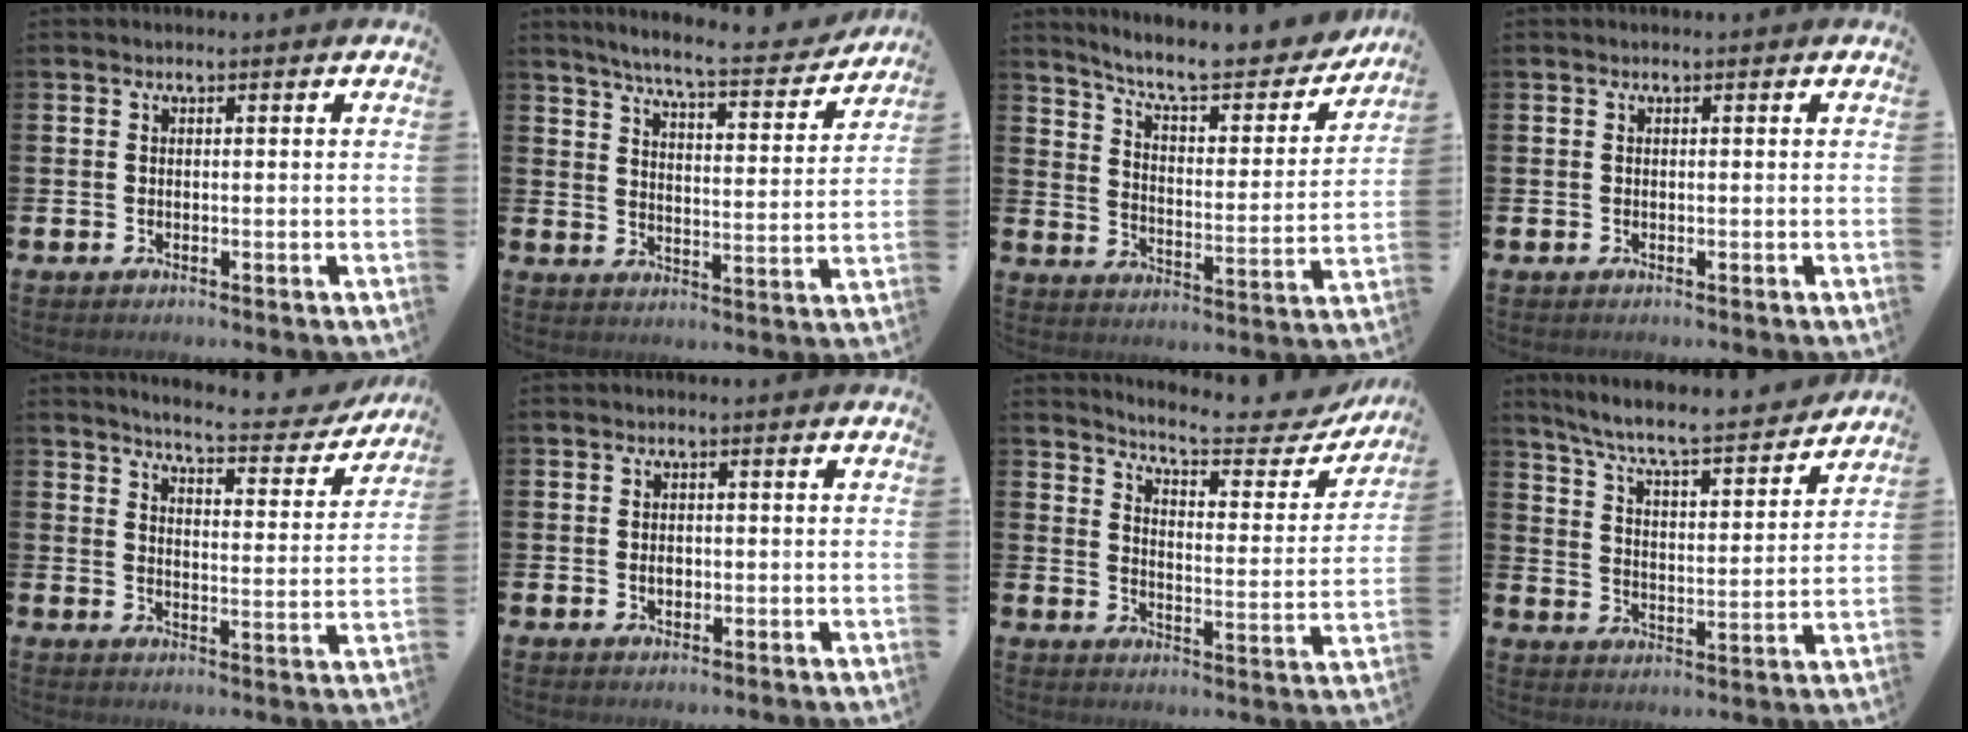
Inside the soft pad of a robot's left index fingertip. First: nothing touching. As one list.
[{"total": 6.6, "force": [6.2, 0.1, 2.4], "torque": [-0.065, -0.044, 0.101]}, {"total": 9.1, "force": [8.2, 1.9, 3.5], "torque": [-0.089, -0.056, 0.138]}, {"total": 0.0}, {"total": 5.3, "force": [5.2, 0.4, 1.4], "torque": [-0.036, -0.040, 0.082]}, {"total": 1.6, "force": [-0.1, 1.2, 1.0], "torque": [-0.008, 0.003, -0.007]}, {"total": 6.4, "force": [6.1, 0.8, 1.9], "torque": [-0.053, -0.048, 0.098]}, {"total": 7.6, "force": [7.1, 0.6, 2.8], "torque": [-0.079, -0.055, 0.117]}]